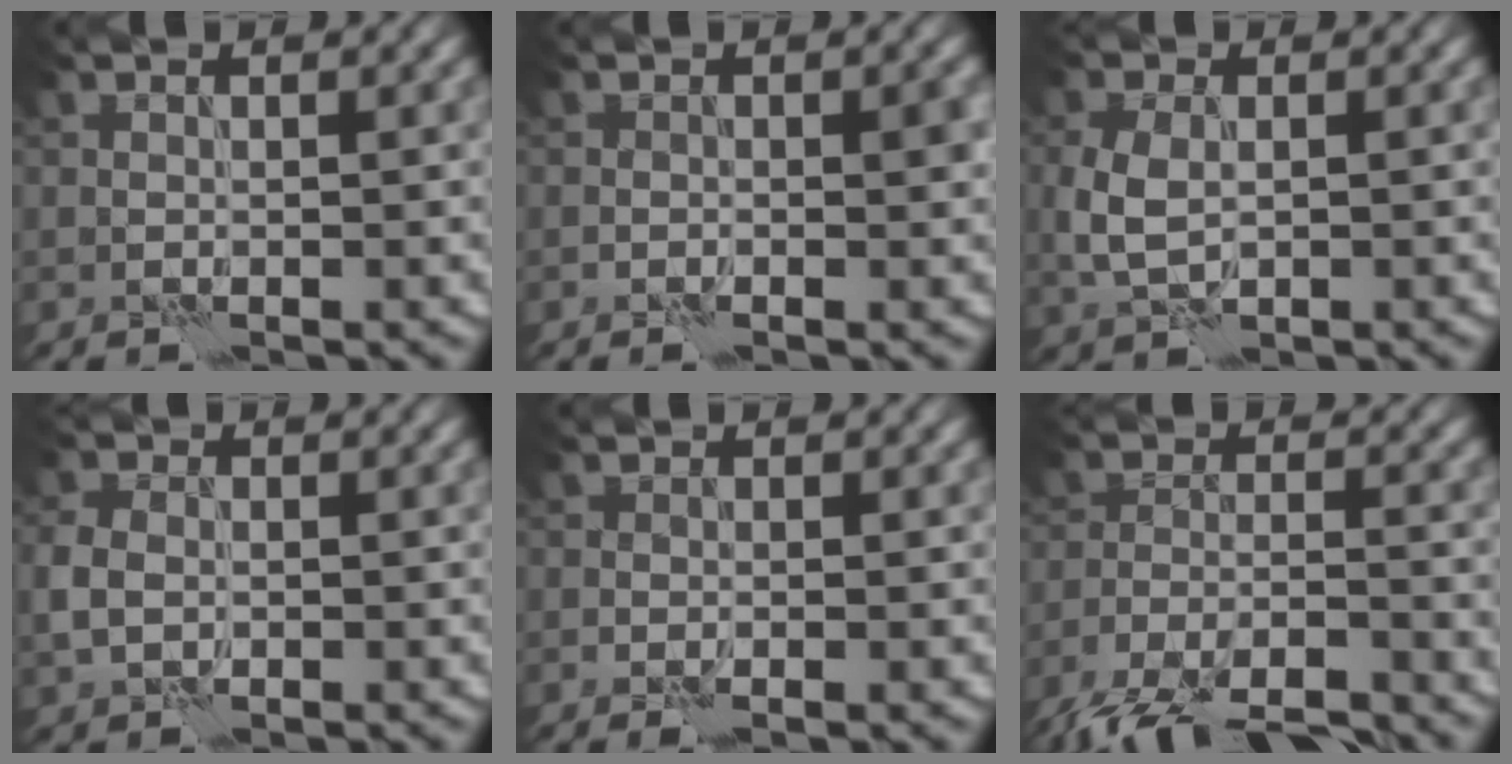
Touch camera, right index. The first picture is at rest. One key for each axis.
{"total": 1.4, "fx": -0.3, "fy": 0.6, "fz": 1.2, "tx": -0.014, "ty": 0.000, "tz": -0.007}
{"total": 3.4, "fx": -0.1, "fy": 2.2, "fz": 2.5, "tx": -0.064, "ty": -0.001, "tz": -0.001}
{"total": 2.8, "fx": -0.3, "fy": 2.2, "fz": 1.7, "tx": -0.043, "ty": 0.001, "tz": -0.008}
{"total": 0.8, "fx": -0.1, "fy": 0.4, "fz": 0.7, "tx": -0.014, "ty": -0.003, "tz": -0.004}
{"total": 10.4, "fx": -9.4, "fy": 2.3, "fz": 3.8, "tx": -0.060, "ty": -0.021, "tz": -0.151}